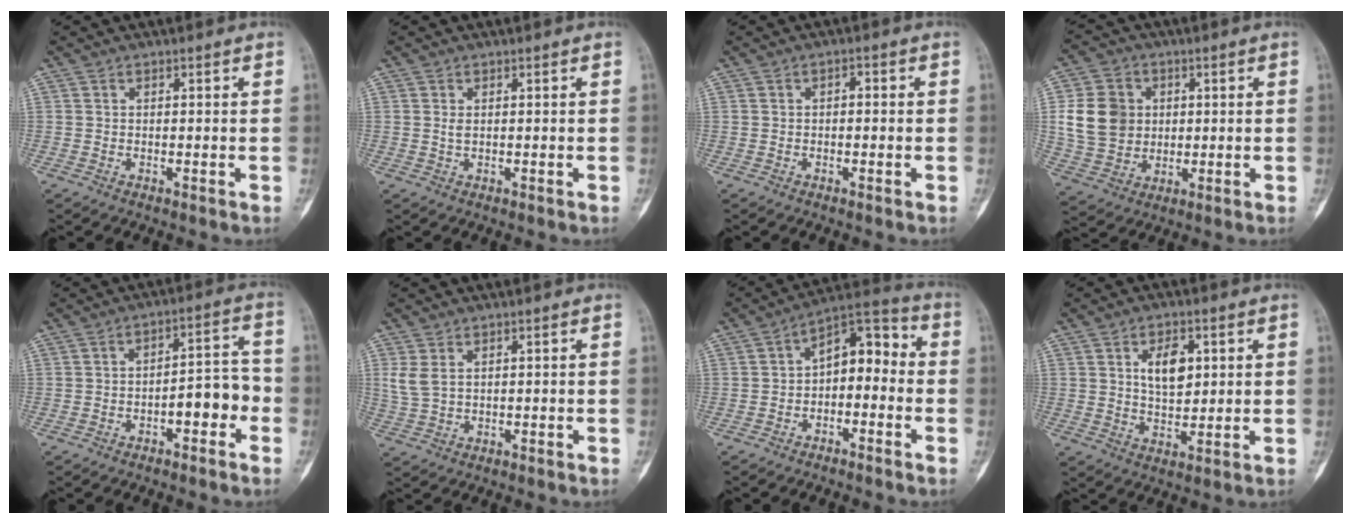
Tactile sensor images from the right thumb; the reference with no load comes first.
{"total": 0.9, "force": [0.2, 0.4, 0.8], "torque": [-0.013, -0.001, 0.005]}
{"total": 1.5, "force": [0.0, 0.9, 1.2], "torque": [-0.007, 0.005, -0.006]}
{"total": 11.7, "force": [1.7, 9.9, 5.9], "torque": [-0.087, 0.001, 0.038]}
{"total": 7.3, "force": [-2.8, 3.2, 6.0], "torque": [-0.070, 0.043, -0.041]}
{"total": 3.6, "force": [1.4, 2.0, 2.6], "torque": [-0.062, 0.001, 0.038]}
{"total": 9.8, "force": [-1.4, 5.9, 7.7], "torque": [-0.082, 0.050, -0.039]}
{"total": 7.1, "force": [2.2, 4.0, 5.4], "torque": [-0.074, -0.014, 0.042]}